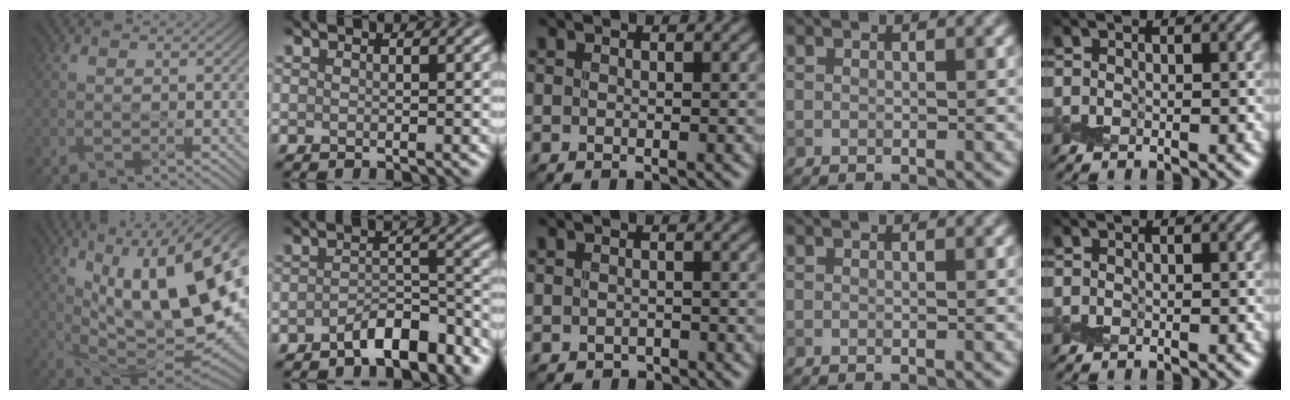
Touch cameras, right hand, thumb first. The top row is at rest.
{"thumb": {"total": 20.0, "force": [4.5, 8.8, 17.4], "torque": [-0.265, 0.023, 0.068]}, "index": {"total": 4.9, "force": [-3.5, 1.7, 3.0], "torque": [-0.041, 0.010, -0.061]}, "middle": {"total": 0.6, "force": [-0.5, 0.4, 0.1], "torque": [-0.001, -0.004, -0.007]}}